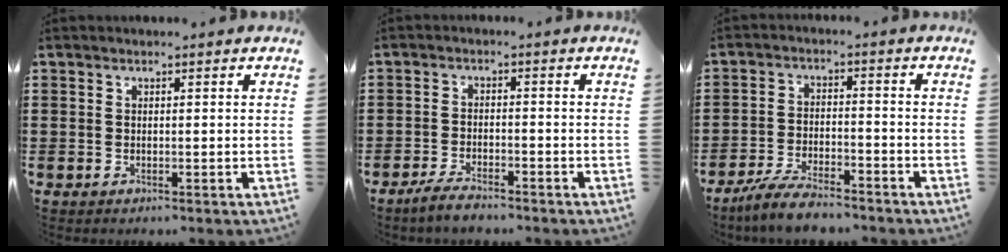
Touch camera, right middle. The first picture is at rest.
{"total": 3.0, "force": [-2.7, 0.4, 1.2], "torque": [-0.030, 0.002, -0.056]}
{"total": 5.8, "force": [-5.2, 0.8, 2.5], "torque": [-0.054, -0.001, -0.101]}